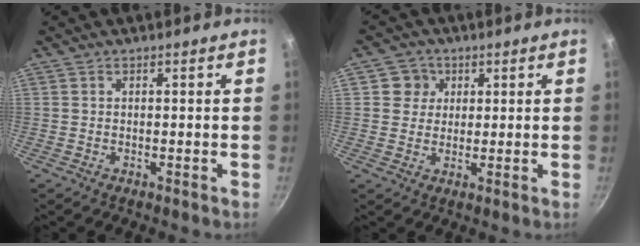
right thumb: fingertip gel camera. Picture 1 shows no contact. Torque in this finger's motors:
{"motor_torque": [-0.67, 0.60, -0.39, 0.15, 0.06]}